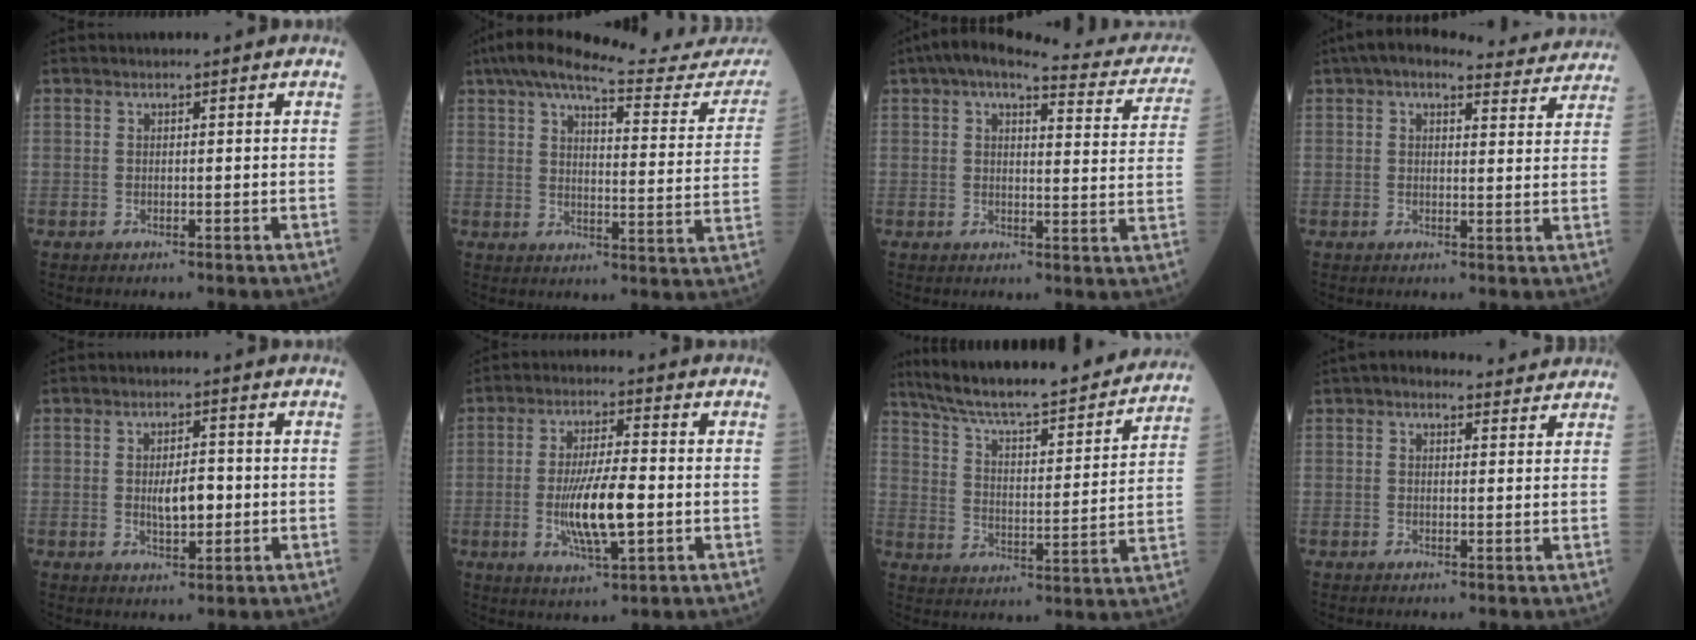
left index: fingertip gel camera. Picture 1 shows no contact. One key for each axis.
{"total": 24.6, "fx": 22.2, "fy": 2.4, "fz": 10.1, "tx": -0.151, "ty": -0.047, "tz": 0.273}
{"total": 18.3, "fx": 16.0, "fy": 4.0, "fz": 7.8, "tx": -0.091, "ty": 0.002, "tz": 0.179}
{"total": 13.4, "fx": 12.0, "fy": 3.8, "fz": 4.5, "tx": -0.041, "ty": 0.033, "tz": 0.136}
{"total": 4.6, "fx": -0.4, "fy": 1.8, "fz": 4.3, "tx": -0.075, "ty": -0.003, "tz": -0.004}
{"total": 9.7, "fx": -1.7, "fy": 1.8, "fz": 9.4, "tx": -0.184, "ty": -0.012, "tz": -0.030}
{"total": 26.4, "fx": 23.2, "fy": 3.7, "fz": 12.1, "tx": -0.194, "ty": -0.014, "tz": 0.321}
{"total": 5.2, "fx": 4.5, "fy": 1.9, "fz": 1.8, "tx": -0.023, "ty": 0.027, "tz": 0.056}